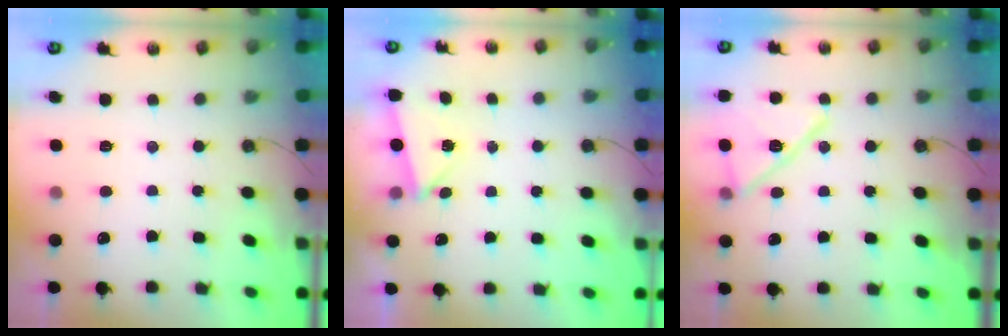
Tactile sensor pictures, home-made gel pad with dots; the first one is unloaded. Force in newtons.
{"total": 2.3, "press": 2.0, "slide": 1.2}
{"total": 14.2, "press": 13.4, "slide": 4.7}